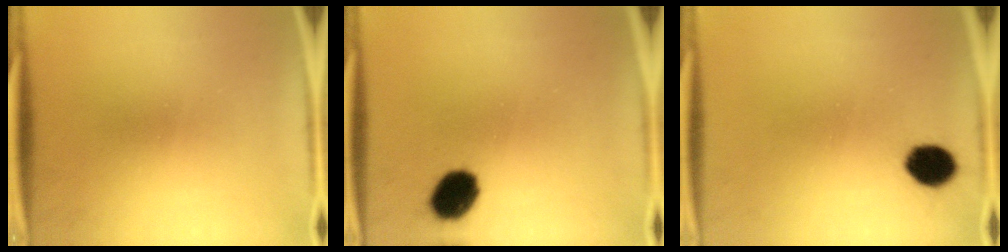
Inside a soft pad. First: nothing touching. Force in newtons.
{"total": 8.6}
{"total": 6.8}